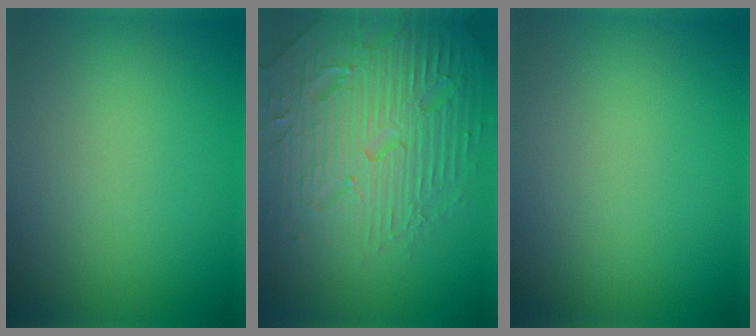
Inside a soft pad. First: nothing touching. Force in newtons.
{"total": 7.4, "press": 7.3, "slide": 1.6}
{"total": 0.0}